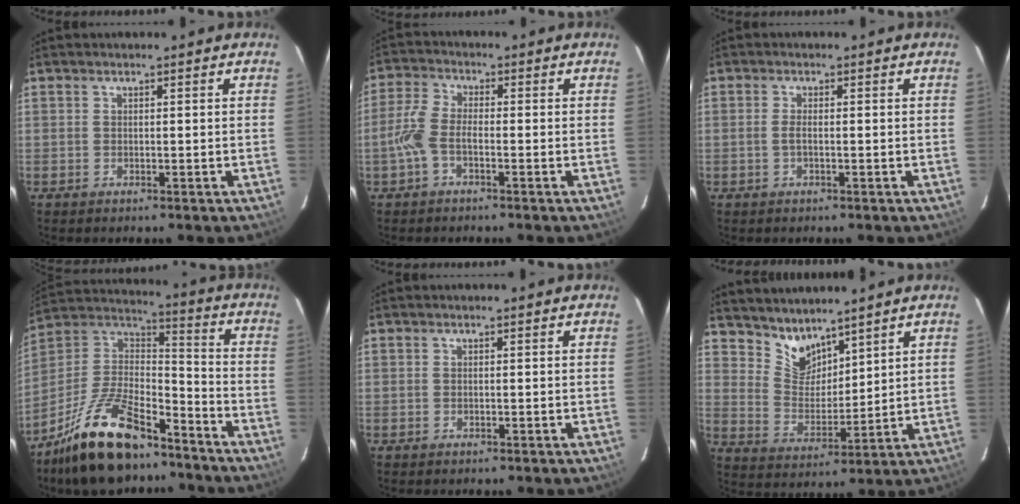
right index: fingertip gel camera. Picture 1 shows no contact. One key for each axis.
{"total": 5.0, "fx": -2.0, "fy": 2.0, "fz": 4.2, "tx": -0.103, "ty": 0.009, "tz": -0.043}
{"total": 1.5, "fx": -0.4, "fy": 0.3, "fz": 1.4, "tx": -0.030, "ty": 0.001, "tz": -0.008}
{"total": 21.2, "fx": -15.2, "fy": 8.0, "fz": 12.4, "tx": -0.253, "ty": 0.000, "tz": -0.262}
{"total": 0.0}
{"total": 7.6, "fx": 6.6, "fy": 3.3, "fz": 1.9, "tx": -0.029, "ty": 0.000, "tz": 0.134}